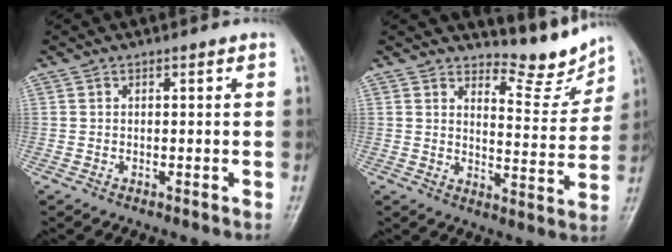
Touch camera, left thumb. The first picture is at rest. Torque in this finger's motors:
{"motor_torque": [0.12, -0.09, -0.09, 0.09, -0.04]}